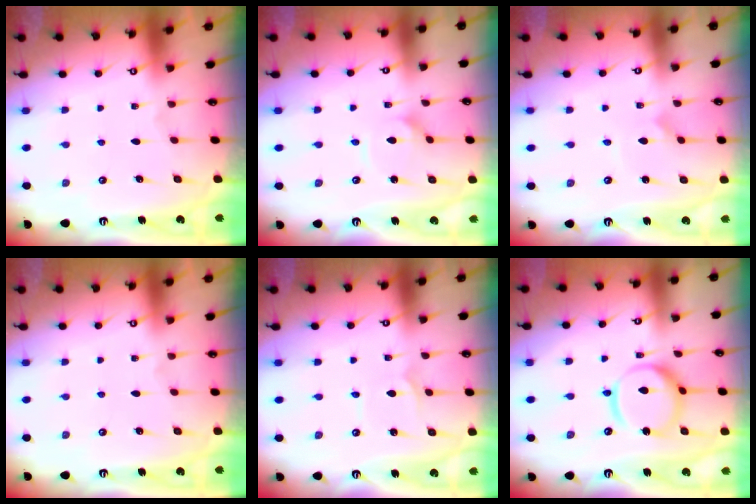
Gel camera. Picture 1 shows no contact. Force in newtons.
{"total": 3.0, "press": 3.0, "slide": 0.2}
{"total": 1.7, "press": 1.7, "slide": 0.1}
{"total": 0.0}
{"total": 1.7, "press": 1.7, "slide": 0.1}
{"total": 13.8, "press": 13.7, "slide": 1.4}